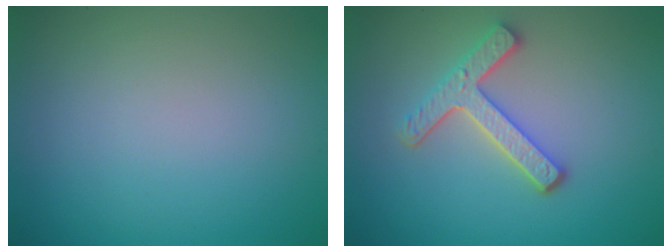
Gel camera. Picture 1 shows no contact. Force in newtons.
{"total": 3.7, "press": 3.1, "slide": 2.0}